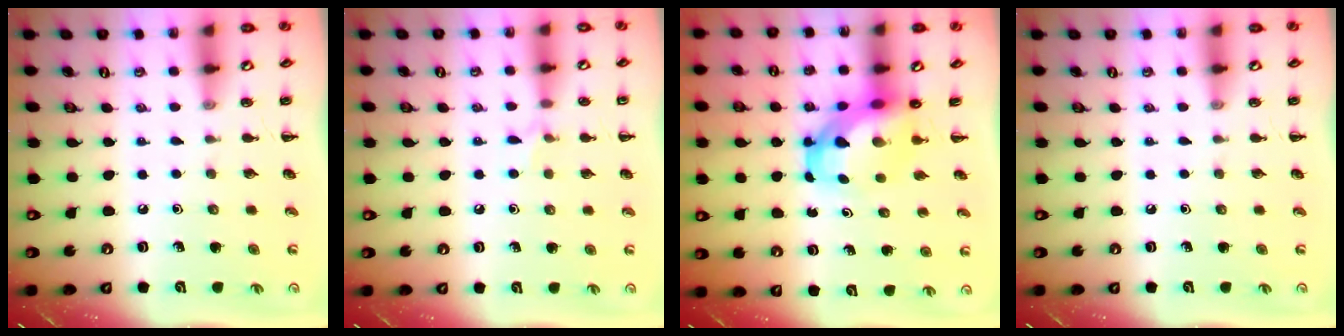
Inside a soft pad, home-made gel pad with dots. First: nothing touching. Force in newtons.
{"total": 5.5, "press": 5.2, "slide": 1.7}
{"total": 5.6, "press": 5.5, "slide": 1.5}
{"total": 0.0}